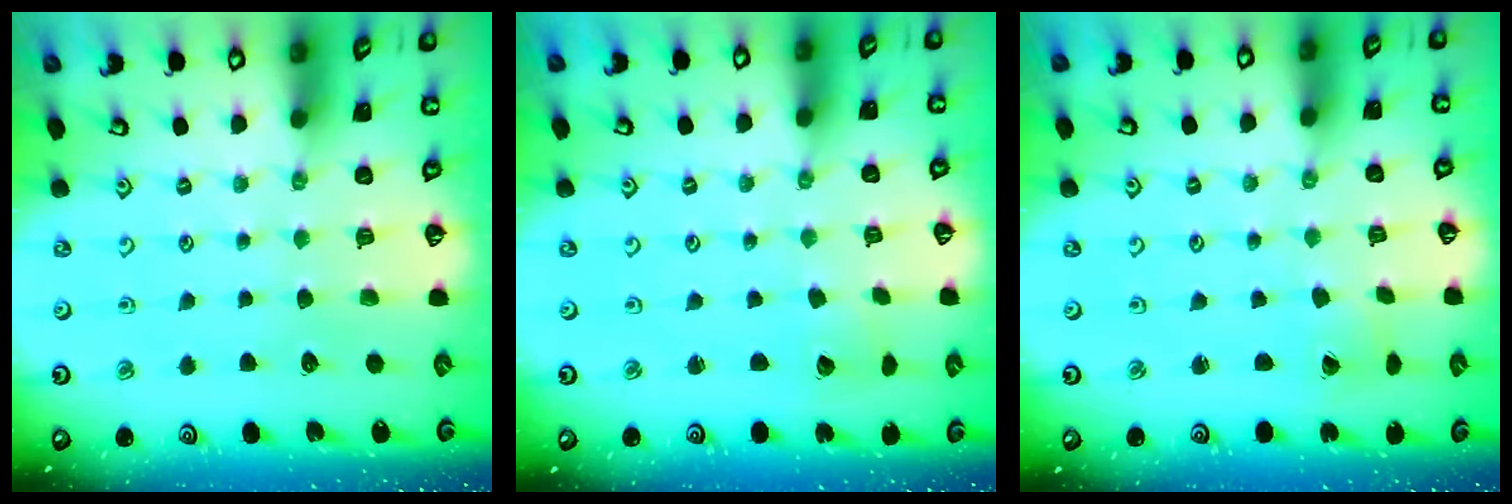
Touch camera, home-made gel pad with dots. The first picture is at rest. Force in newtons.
{"total": 2.6, "press": 2.6, "slide": 0.1}
{"total": 2.6, "press": 2.6, "slide": 0.1}